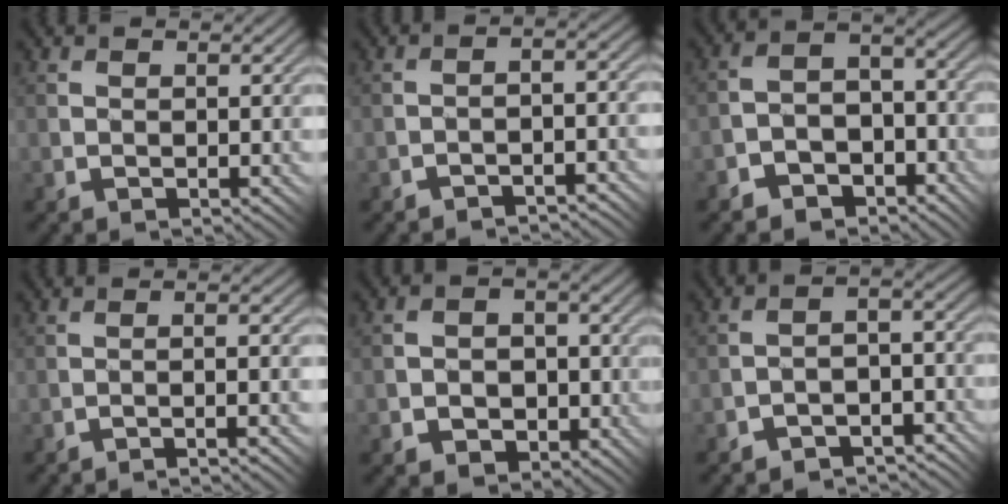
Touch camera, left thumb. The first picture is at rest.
{"total": 2.3, "force": [-2.1, 0.3, 0.8], "torque": [-0.010, 0.013, -0.041]}
{"total": 6.9, "force": [-4.5, 4.4, 2.9], "torque": [-0.050, -0.011, -0.085]}
{"total": 3.8, "force": [-2.2, -0.2, 3.0], "torque": [-0.041, 0.013, -0.041]}
{"total": 4.7, "force": [-1.8, 3.8, 2.0], "torque": [-0.031, -0.007, -0.040]}
{"total": 5.2, "force": [-4.1, 2.3, 2.1], "torque": [-0.018, -0.007, -0.078]}